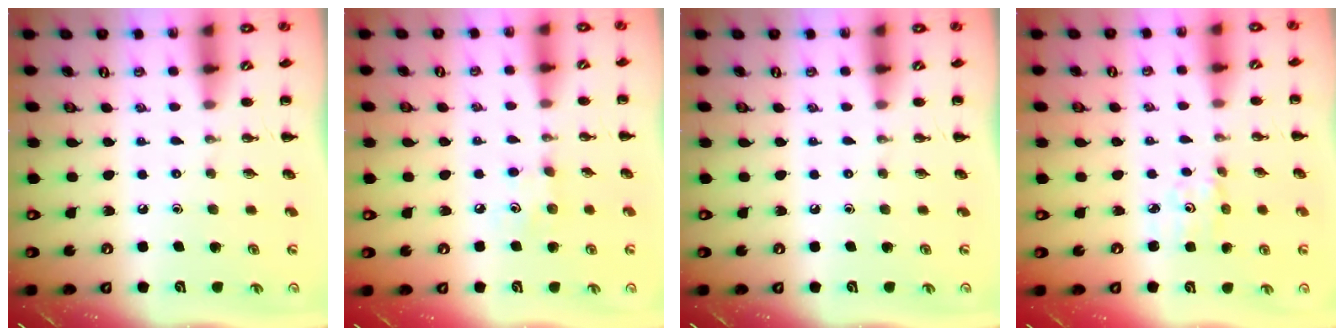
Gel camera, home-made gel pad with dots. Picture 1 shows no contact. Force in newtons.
{"total": 5.4, "press": 5.1, "slide": 1.6}
{"total": 0.0}
{"total": 2.0, "press": 2.0, "slide": 0.2}